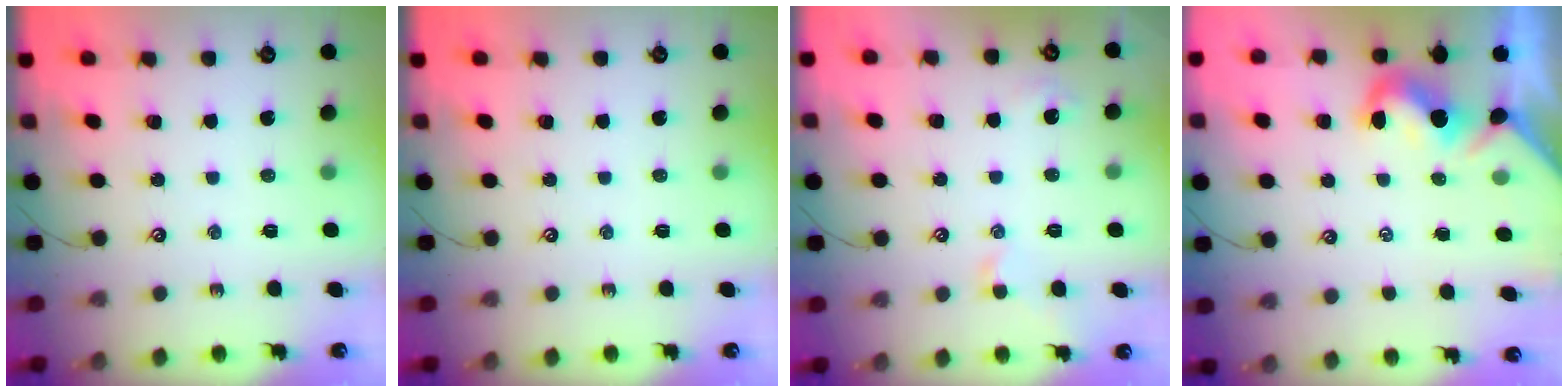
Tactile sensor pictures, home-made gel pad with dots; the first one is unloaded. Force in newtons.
{"total": 0.0}
{"total": 2.9, "press": 2.8, "slide": 0.8}
{"total": 1.9, "press": 1.8, "slide": 0.6}